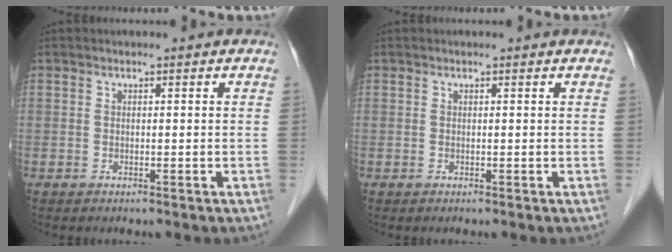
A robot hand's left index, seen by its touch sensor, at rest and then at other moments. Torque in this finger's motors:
{"motor_torque": [0.05, -0.03, -0.25, 0.00]}